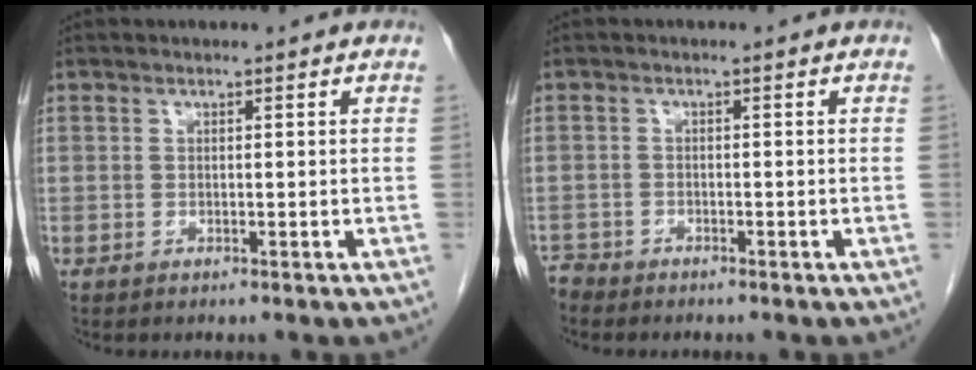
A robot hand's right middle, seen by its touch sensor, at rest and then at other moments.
{"total": 1.7, "force": [-1.6, 0.3, -0.1], "torque": [0.002, -0.005, -0.033]}